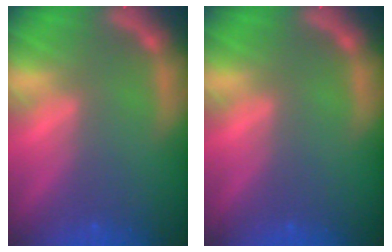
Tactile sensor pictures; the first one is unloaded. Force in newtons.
{"total": 0.0}